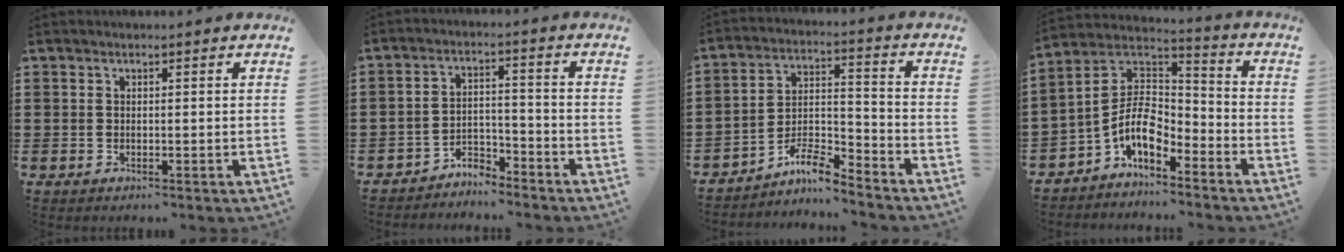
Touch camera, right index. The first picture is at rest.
{"total": 4.2, "force": [-4.2, 0.8, 0.4], "torque": [-0.014, 0.004, -0.084]}
{"total": 7.1, "force": [-6.3, 1.2, 3.1], "torque": [-0.064, 0.004, -0.120]}
{"total": 8.3, "force": [-4.0, 4.3, 5.8], "torque": [-0.148, -0.020, -0.087]}